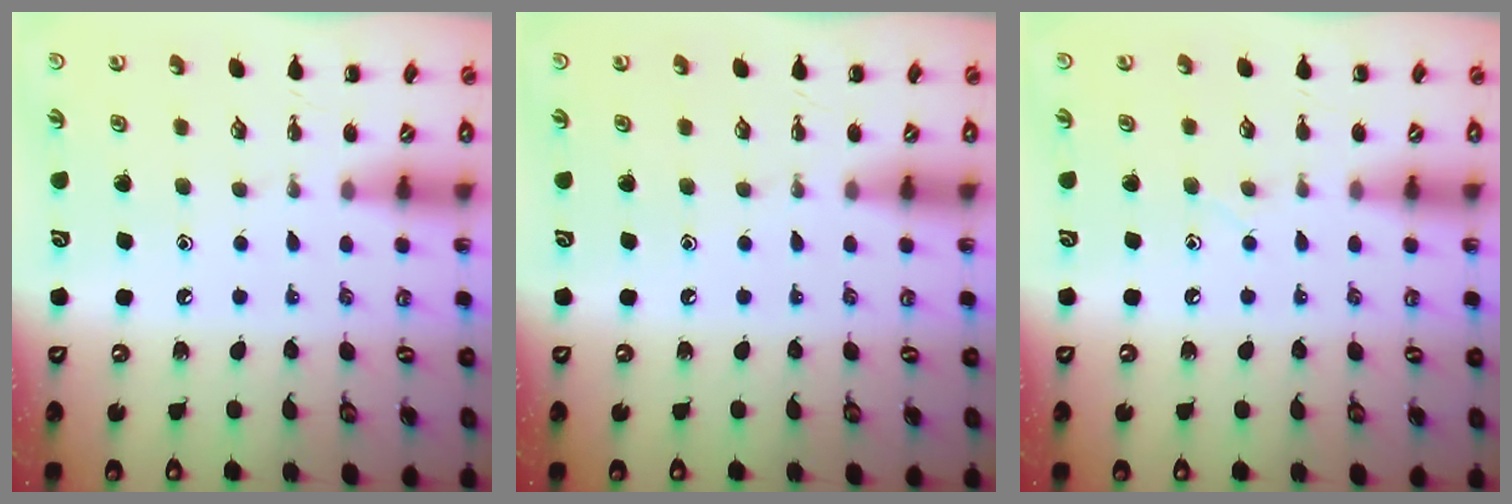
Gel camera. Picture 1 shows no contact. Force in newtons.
{"total": 0.0}
{"total": 3.6, "press": 3.4, "slide": 1.0}